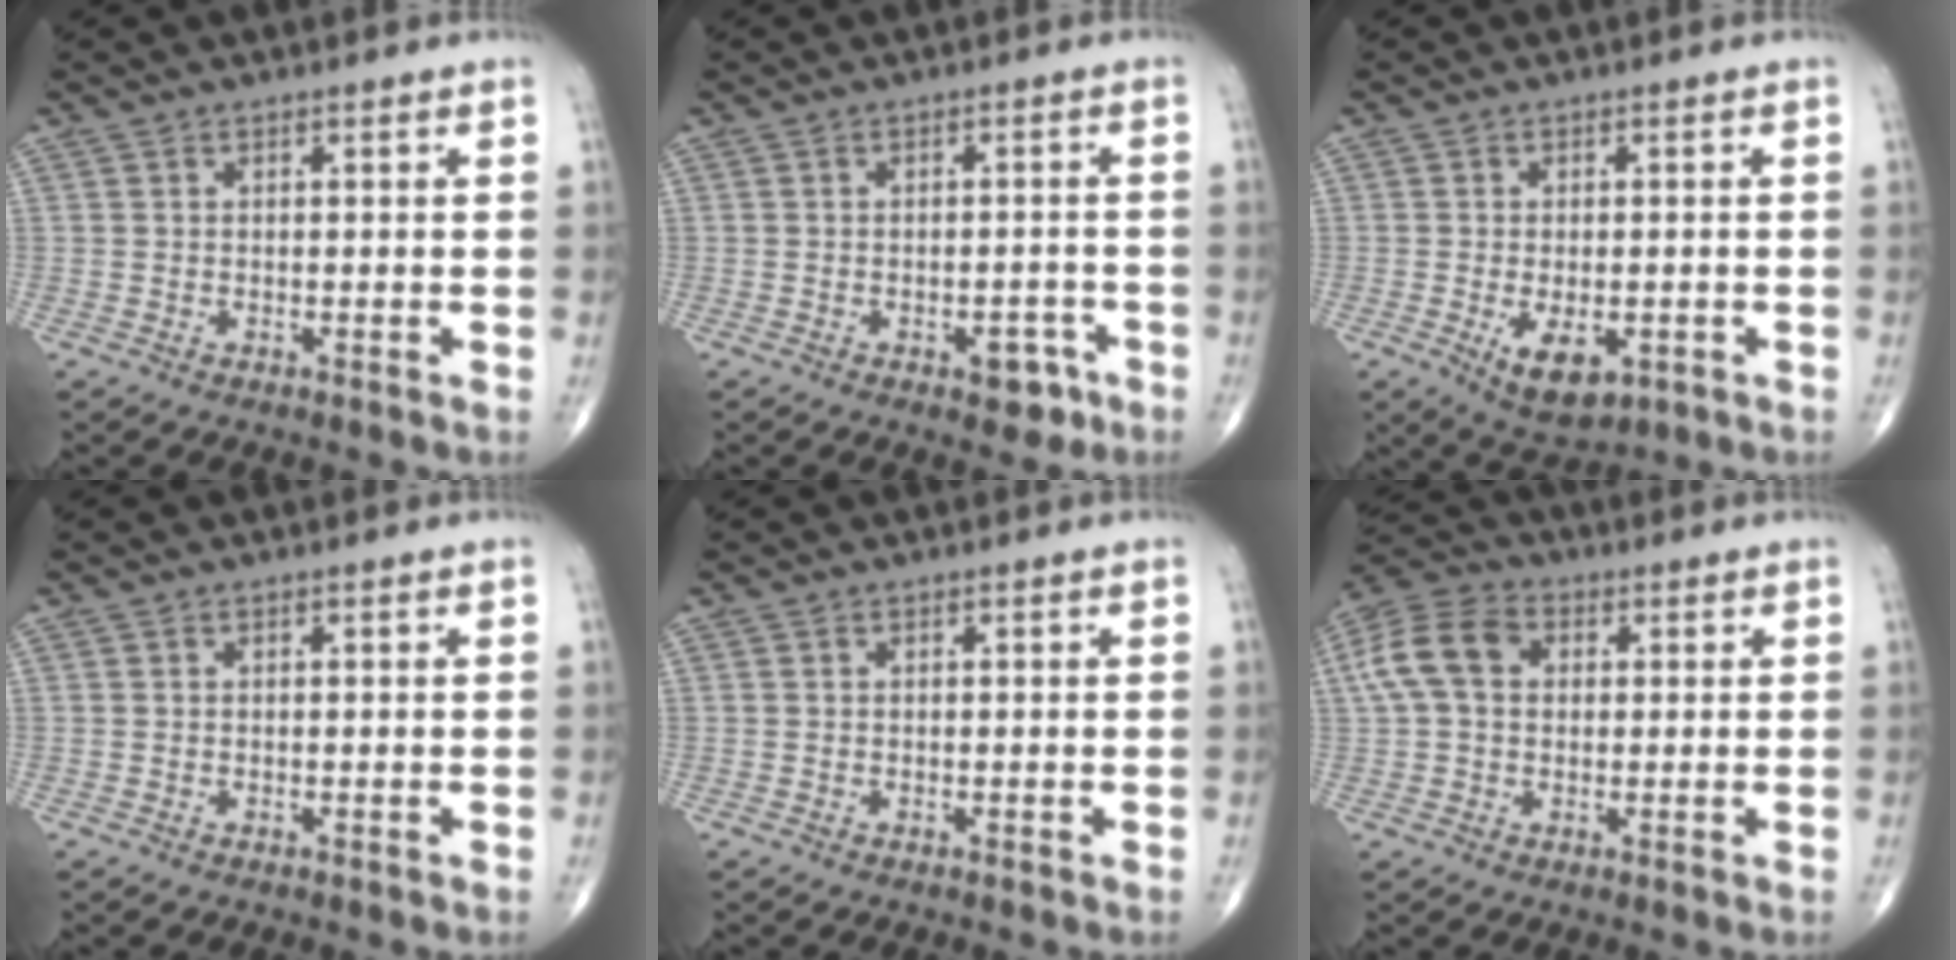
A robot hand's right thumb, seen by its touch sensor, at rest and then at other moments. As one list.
[{"total": 4.4, "force": [-2.3, 2.4, 2.8], "torque": [-0.017, 0.016, -0.025]}, {"total": 7.2, "force": [-2.2, 3.9, 5.6], "torque": [-0.081, -0.006, -0.023]}, {"total": 0.0}, {"total": 0.0}, {"total": 9.8, "force": [1.7, 7.0, 6.6], "torque": [-0.131, 0.028, 0.025]}]